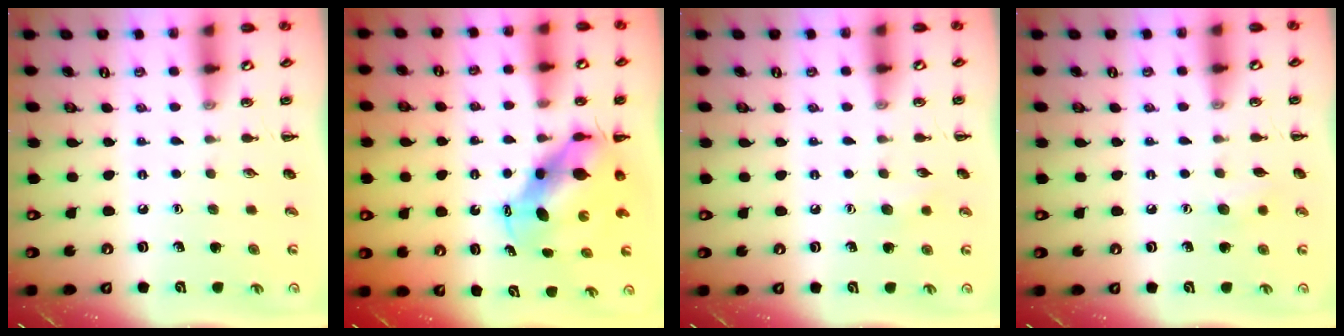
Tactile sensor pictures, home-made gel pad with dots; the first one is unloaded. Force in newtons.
{"total": 7.6, "press": 7.5, "slide": 1.4}
{"total": 4.6, "press": 4.5, "slide": 1.0}
{"total": 4.9, "press": 4.8, "slide": 1.1}